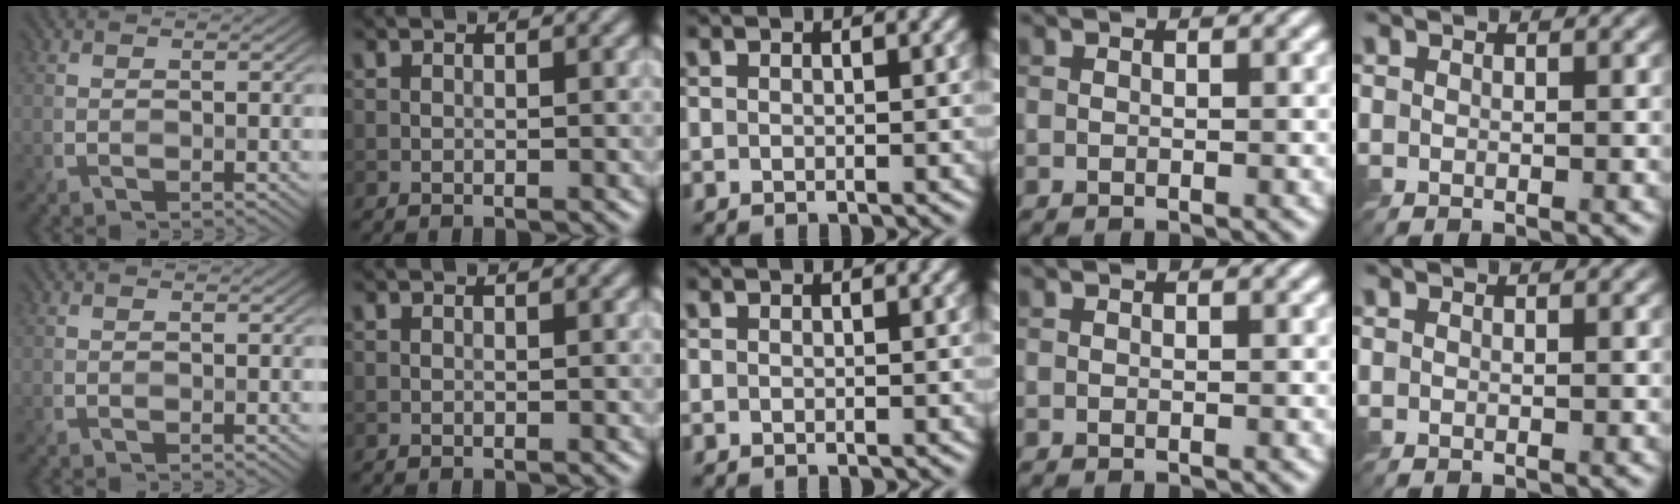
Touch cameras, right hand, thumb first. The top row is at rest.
{}